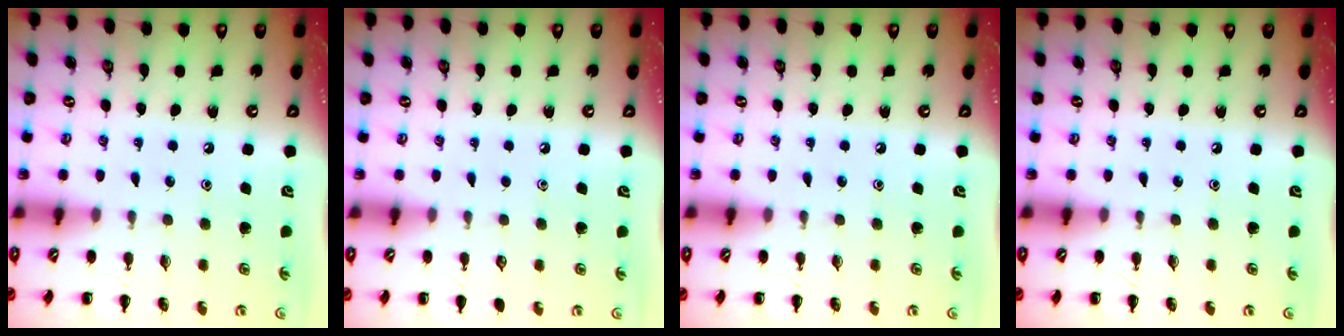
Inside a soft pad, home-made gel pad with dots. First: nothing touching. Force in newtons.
{"total": 0.0}
{"total": 0.0}
{"total": 0.0}